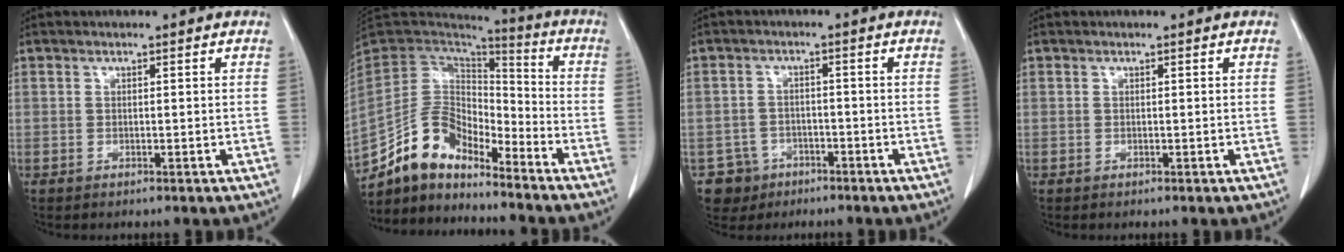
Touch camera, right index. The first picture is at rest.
{"total": 12.4, "force": [-10.5, 4.9, 4.5], "torque": [-0.087, 0.045, -0.199]}
{"total": 5.2, "force": [-2.9, 4.3, 0.0], "torque": [0.003, 0.011, -0.044]}
{"total": 0.0}